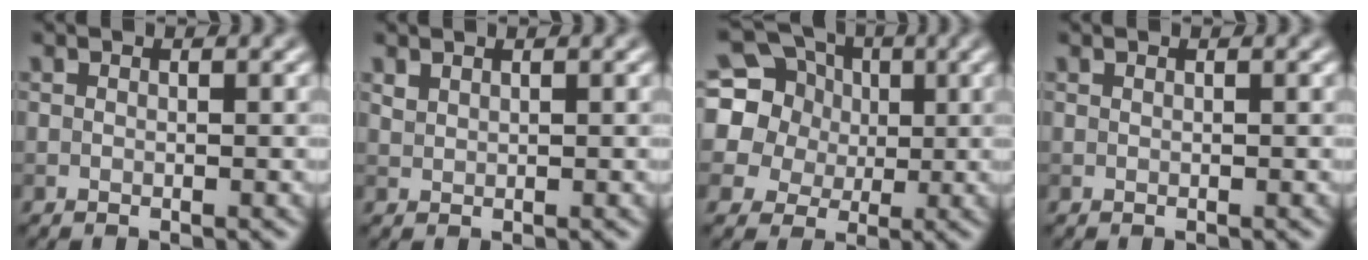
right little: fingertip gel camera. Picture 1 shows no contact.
{"total": 0.7, "force": [0.6, 0.3, 0.2], "torque": [-0.007, 0.000, 0.017]}
{"total": 14.5, "force": [4.4, 12.7, 5.5], "torque": [-0.165, 0.053, 0.061]}
{"total": 0.0}